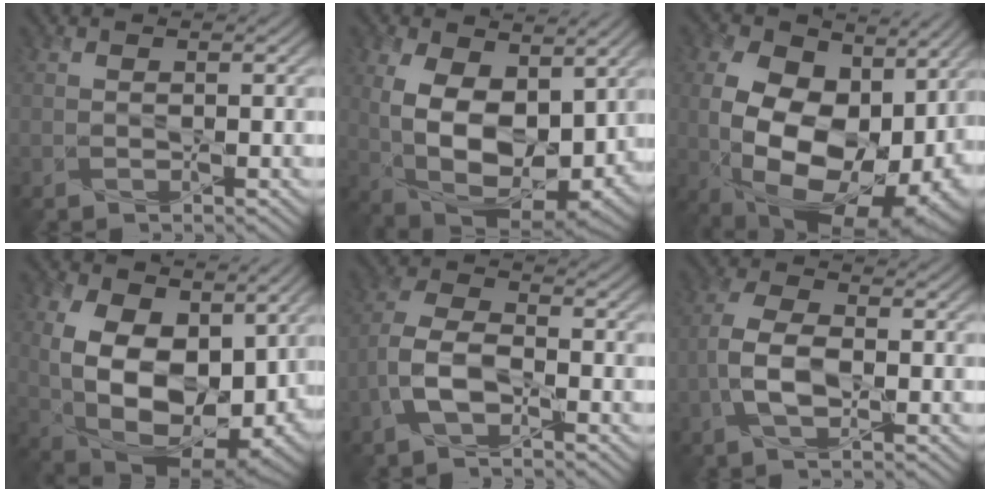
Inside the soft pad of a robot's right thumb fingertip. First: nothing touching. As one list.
[{"total": 12.8, "force": [1.9, 8.0, 9.8], "torque": [-0.202, -0.016, 0.043]}, {"total": 19.1, "force": [-0.5, 13.3, 13.7], "torque": [-0.230, -0.035, 0.022]}, {"total": 16.6, "force": [1.3, 11.1, 12.3], "torque": [-0.225, -0.034, 0.048]}, {"total": 6.4, "force": [-3.2, 3.3, 4.4], "torque": [-0.101, 0.008, -0.077]}, {"total": 5.9, "force": [-1.9, 3.1, 4.7], "torque": [-0.107, 0.004, -0.047]}]